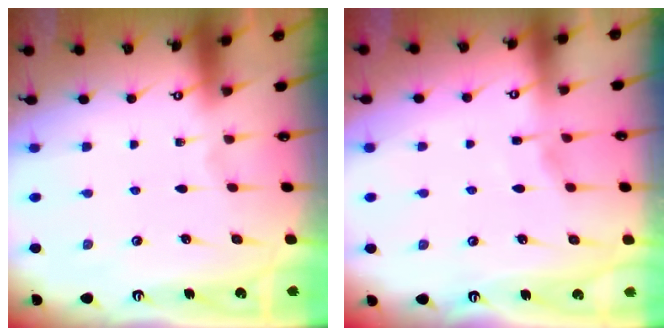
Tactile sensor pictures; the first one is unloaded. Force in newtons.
{"total": 3.0, "press": 3.0, "slide": 0.5}